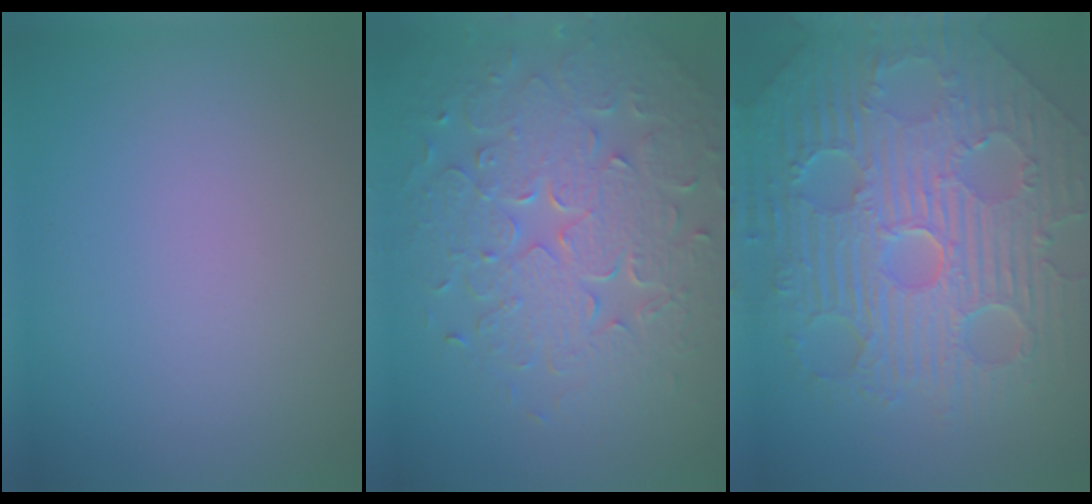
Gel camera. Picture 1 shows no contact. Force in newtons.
{"total": 8.3, "press": 6.0, "slide": 5.8}
{"total": 11.7, "press": 7.7, "slide": 8.8}